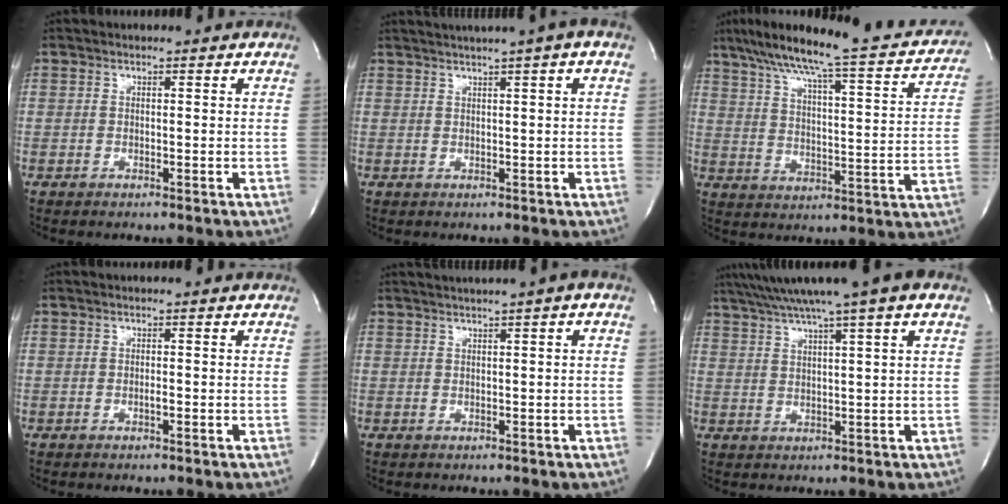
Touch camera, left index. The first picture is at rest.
{"total": 6.2, "force": [4.1, -0.7, 4.6], "torque": [-0.073, 0.027, 0.056]}
{"total": 23.6, "force": [20.3, 3.1, 11.5], "torque": [-0.180, -0.008, 0.265]}
{"total": 0.5, "force": [-0.3, 0.1, 0.5], "torque": [-0.007, 0.001, -0.005]}
{"total": 3.6, "force": [2.0, -0.3, 3.0], "torque": [-0.053, 0.017, 0.033]}
{"total": 11.2, "force": [7.9, -0.7, 7.9], "torque": [-0.137, 0.034, 0.113]}